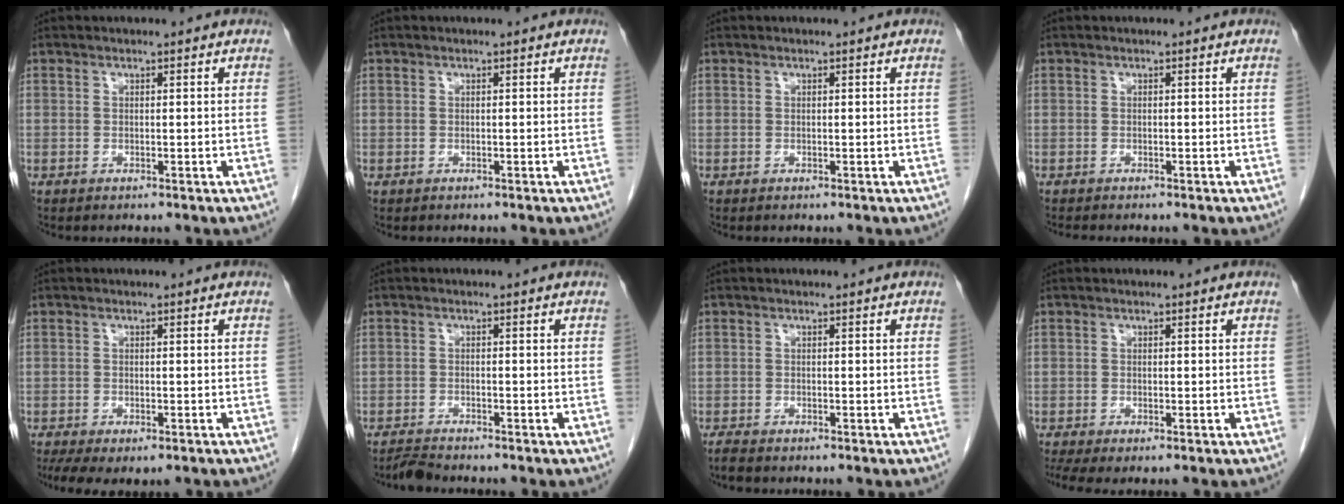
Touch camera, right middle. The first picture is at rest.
{"total": 0.0}
{"total": 0.0}
{"total": 1.6, "force": [-1.5, 0.2, 0.7], "torque": [-0.016, -0.005, -0.019]}
{"total": 7.4, "force": [-5.0, 3.0, 4.6], "torque": [-0.084, -0.015, -0.075]}
{"total": 1.9, "force": [-1.9, -0.3, 0.1], "torque": [-0.008, -0.011, -0.036]}
{"total": 1.4, "force": [-1.3, 0.2, 0.6], "torque": [-0.020, -0.006, -0.024]}
{"total": 3.5, "force": [-2.4, 0.8, 2.4], "torque": [-0.047, -0.014, -0.043]}